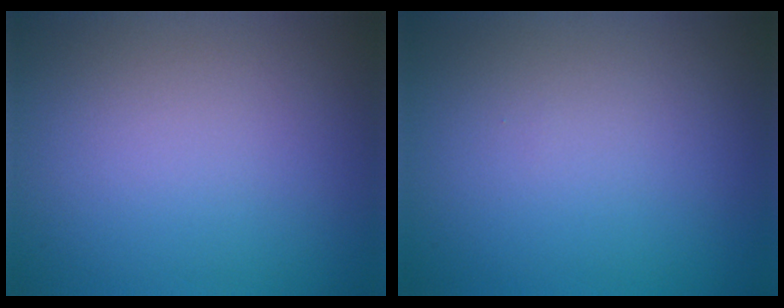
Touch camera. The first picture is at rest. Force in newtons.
{"total": 0.0}